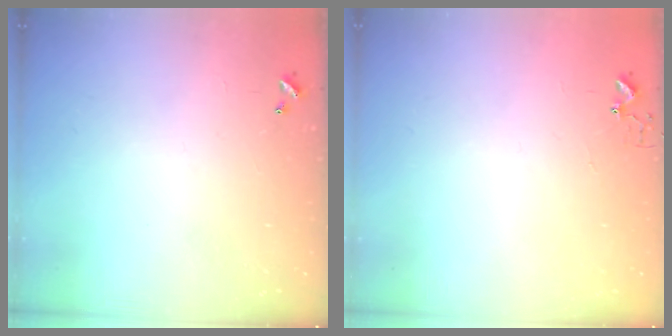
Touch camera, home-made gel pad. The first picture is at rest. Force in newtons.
{"total": 2.7, "press": 2.7, "slide": 0.2}